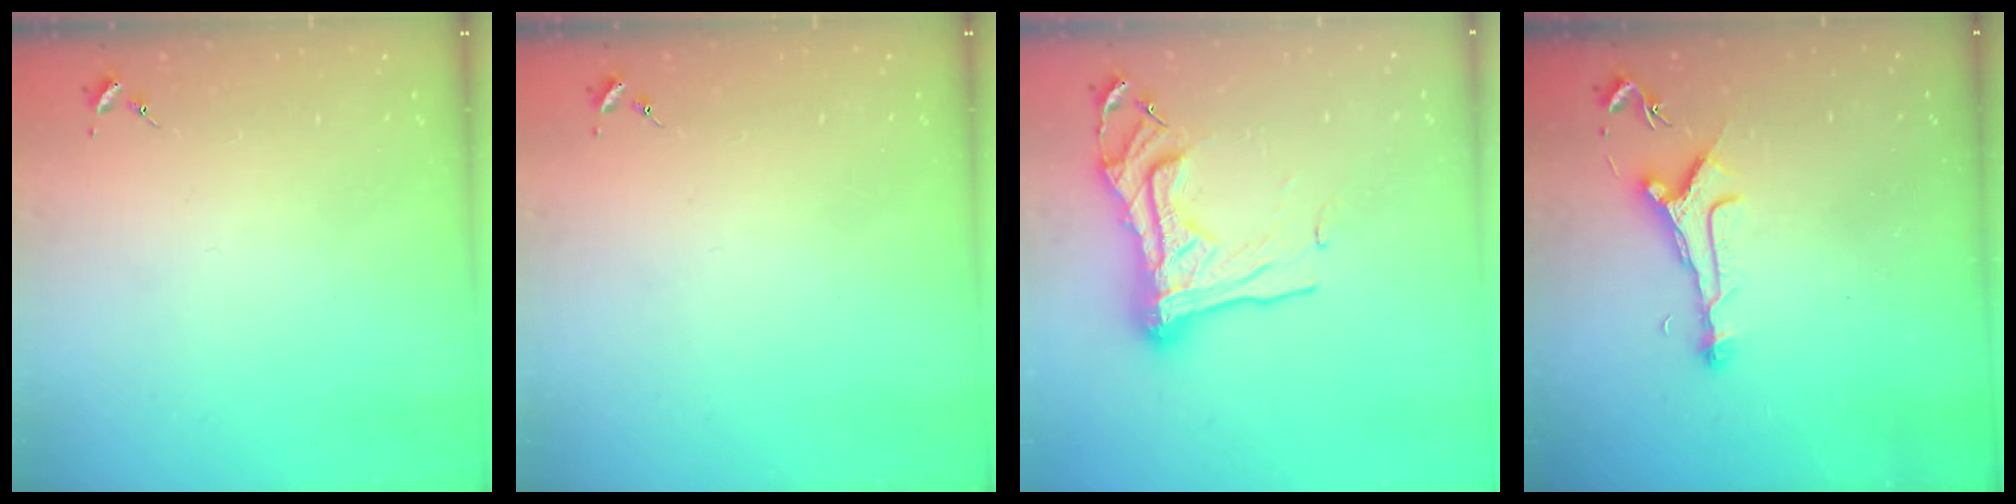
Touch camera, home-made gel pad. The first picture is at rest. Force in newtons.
{"total": 0.0}
{"total": 20.6, "press": 20.5, "slide": 1.9}
{"total": 8.5, "press": 8.5, "slide": 0.6}